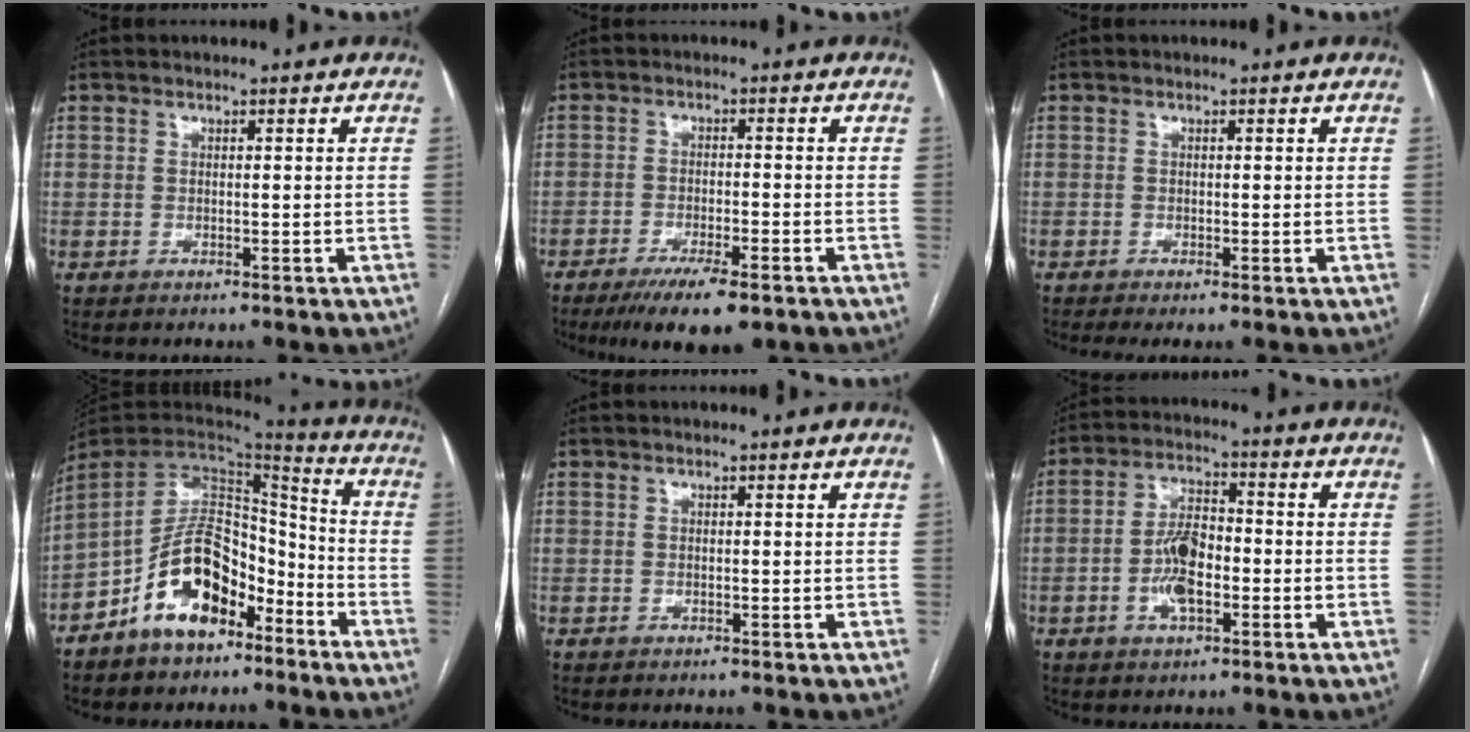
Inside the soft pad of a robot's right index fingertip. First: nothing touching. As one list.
[{"total": 8.7, "force": [-6.0, 1.8, 5.9], "torque": [-0.095, -0.015, -0.094]}, {"total": 1.3, "force": [-0.6, 0.1, 1.1], "torque": [-0.025, -0.005, -0.012]}, {"total": 13.7, "force": [-7.3, 8.4, 7.9], "torque": [-0.150, 0.028, -0.127]}, {"total": 0.0}, {"total": 9.0, "force": [-2.1, 3.4, 8.0], "torque": [-0.166, 0.014, -0.041]}]